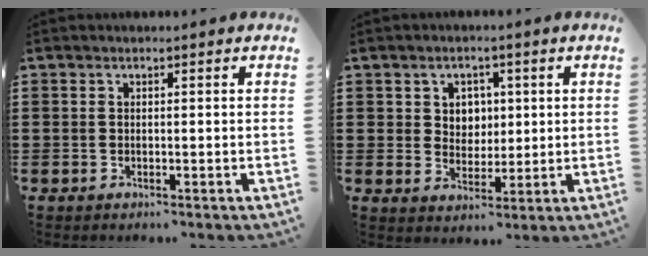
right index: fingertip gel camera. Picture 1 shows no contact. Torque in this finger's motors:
{"motor_torque": [0.57, 0.56, 0.12, 0.03]}